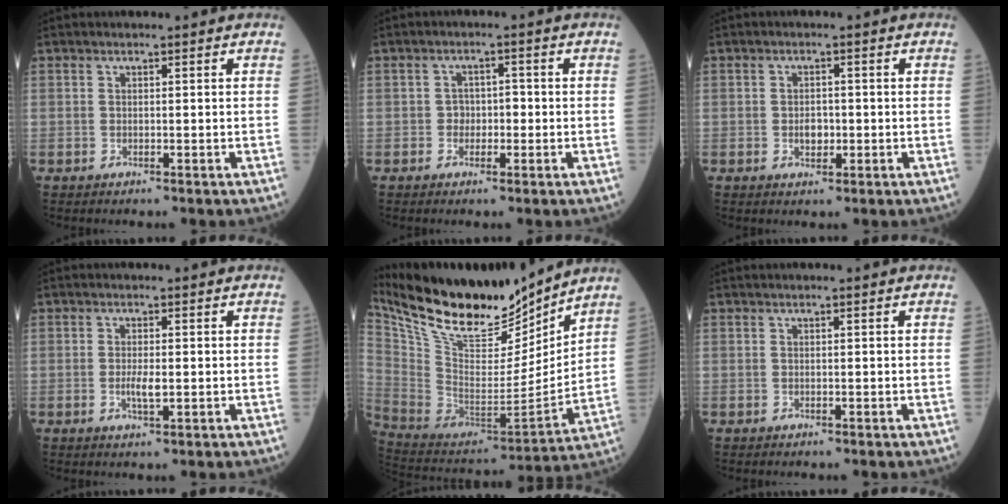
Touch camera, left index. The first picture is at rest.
{"total": 2.4, "force": [-0.6, 1.9, 1.4], "torque": [-0.014, 0.009, -0.012]}
{"total": 2.2, "force": [-0.5, 1.5, 1.6], "torque": [-0.026, 0.003, -0.004]}
{"total": 2.4, "force": [-0.3, 0.6, 2.3], "torque": [-0.051, -0.002, -0.004]}
{"total": 22.6, "force": [19.7, 5.2, 9.7], "torque": [-0.192, -0.023, 0.343]}
{"total": 0.0}